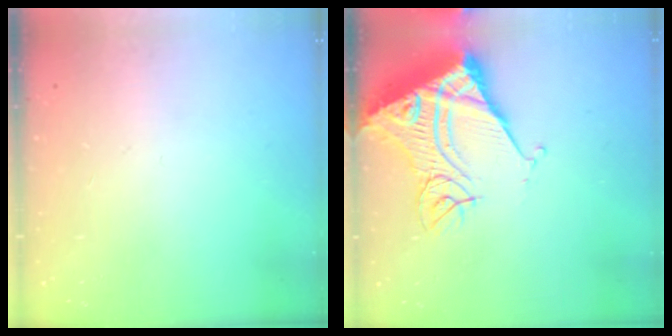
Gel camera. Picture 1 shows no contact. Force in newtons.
{"total": 17.3, "press": 17.2, "slide": 2.1}